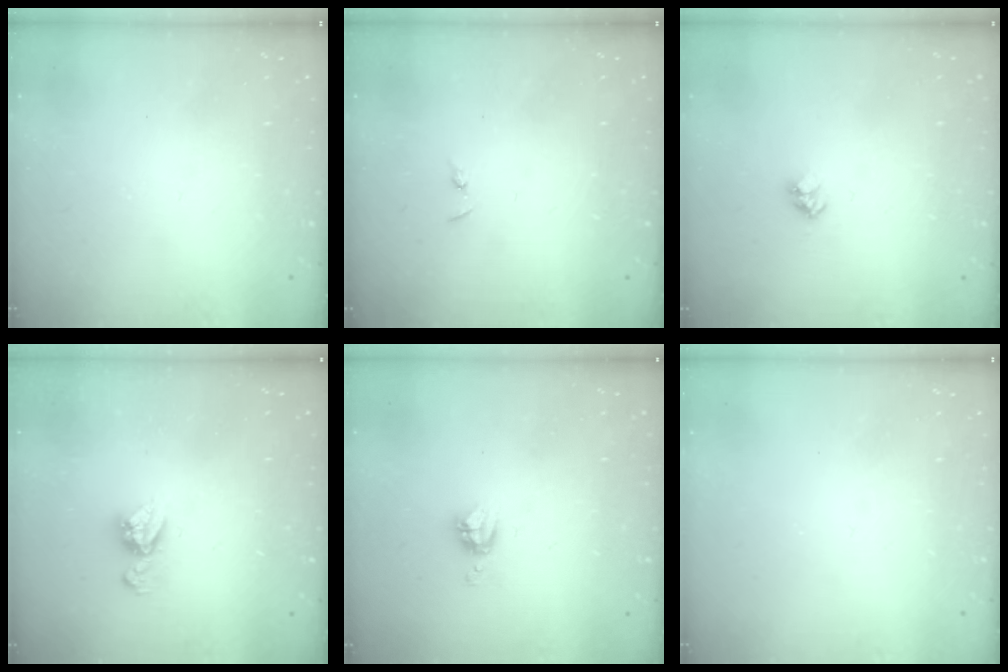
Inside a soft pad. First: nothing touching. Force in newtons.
{"total": 3.2, "press": 3.2, "slide": 0.3}
{"total": 2.5, "press": 2.4, "slide": 0.4}
{"total": 7.0, "press": 7.0, "slide": 0.5}
{"total": 3.8, "press": 3.8, "slide": 0.5}
{"total": 0.0}